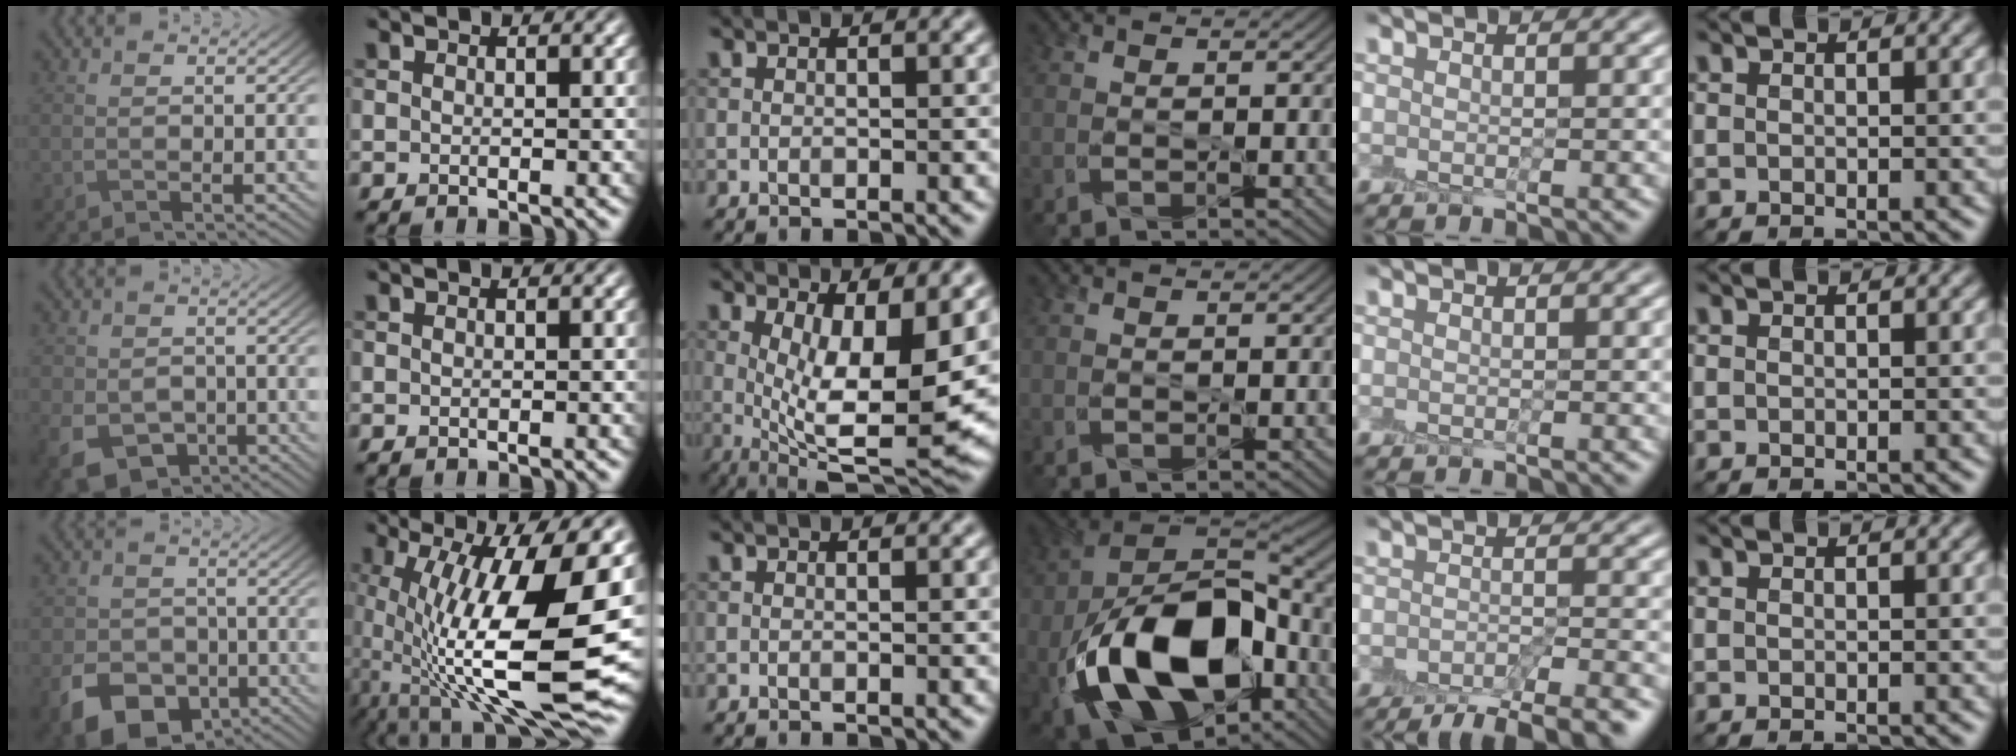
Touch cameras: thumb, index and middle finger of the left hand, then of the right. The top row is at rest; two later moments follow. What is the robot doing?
{"motion": "peel", "object": "shipping label"}